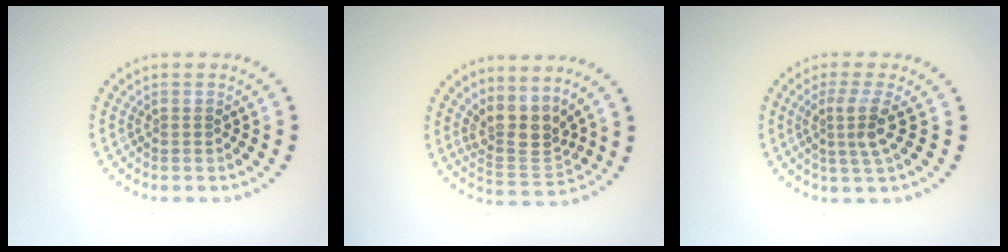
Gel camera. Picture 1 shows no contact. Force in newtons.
{"total": 3.8, "press": 2.9, "slide": 2.5}
{"total": 2.8, "press": 2.0, "slide": 1.9}